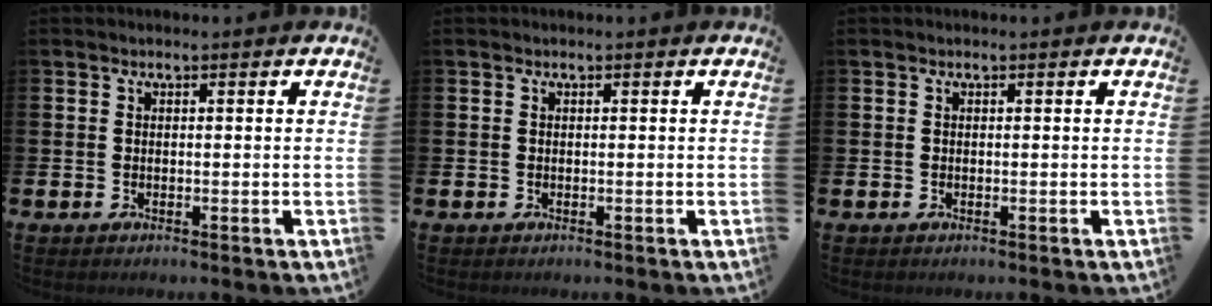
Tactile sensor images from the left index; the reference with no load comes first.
{"total": 0.0}
{"total": 0.0}